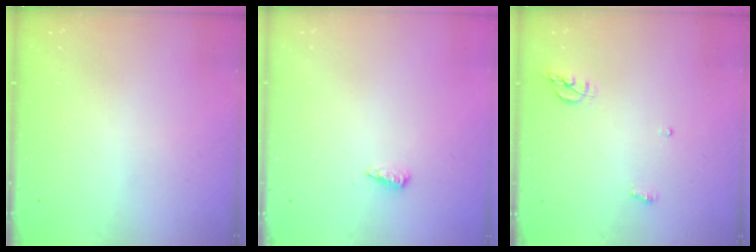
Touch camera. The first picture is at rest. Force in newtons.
{"total": 4.9, "press": 4.8, "slide": 1.2}
{"total": 7.2, "press": 5.3, "slide": 4.9}